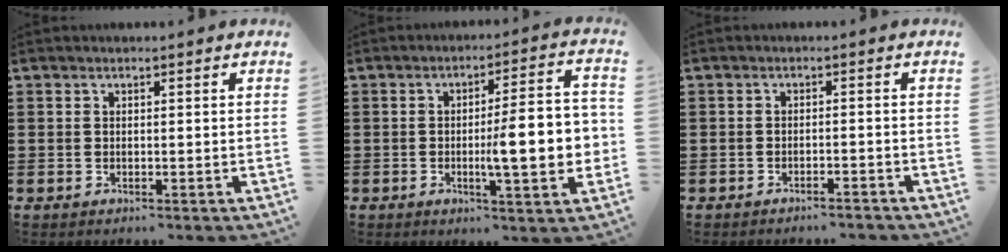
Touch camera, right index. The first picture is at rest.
{"total": 10.9, "force": [-1.2, 2.2, 10.6], "torque": [-0.155, -0.007, -0.025]}
{"total": 1.7, "force": [-1.7, -0.1, 0.4], "torque": [-0.009, 0.002, -0.034]}